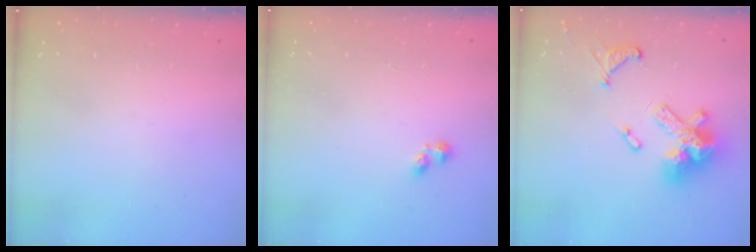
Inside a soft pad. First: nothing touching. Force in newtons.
{"total": 2.2, "press": 2.1, "slide": 0.7}
{"total": 16.7, "press": 16.6, "slide": 1.5}